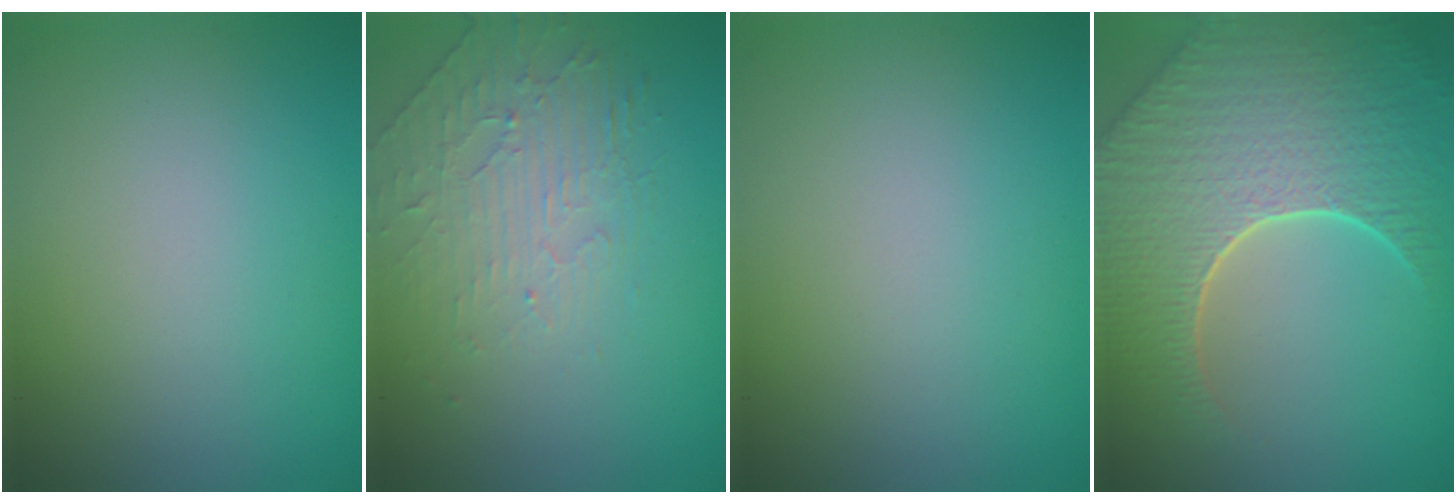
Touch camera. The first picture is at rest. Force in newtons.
{"total": 2.2, "press": 1.5, "slide": 1.7}
{"total": 0.0}
{"total": 8.8, "press": 6.3, "slide": 6.1}